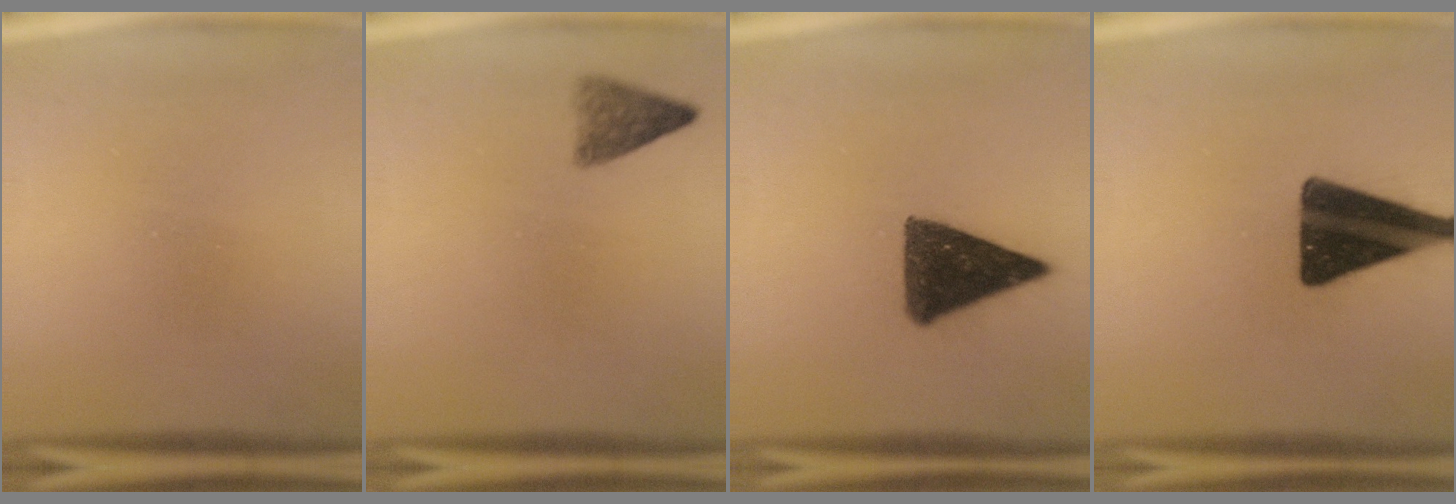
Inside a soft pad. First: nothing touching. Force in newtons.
{"total": 3.1}
{"total": 11.5}
{"total": 15.5}